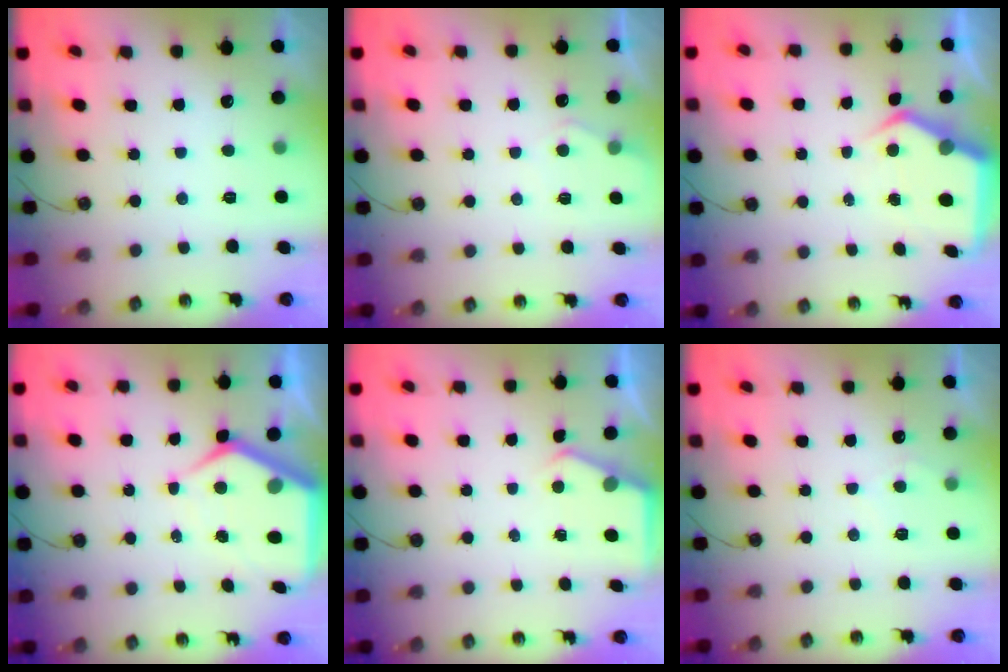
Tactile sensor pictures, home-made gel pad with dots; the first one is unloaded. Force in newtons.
{"total": 4.3, "press": 4.3, "slide": 0.5}
{"total": 6.6, "press": 6.6, "slide": 0.6}
{"total": 9.6, "press": 9.5, "slide": 0.9}
{"total": 2.7, "press": 2.7, "slide": 0.5}
{"total": 3.6, "press": 3.6, "slide": 0.5}